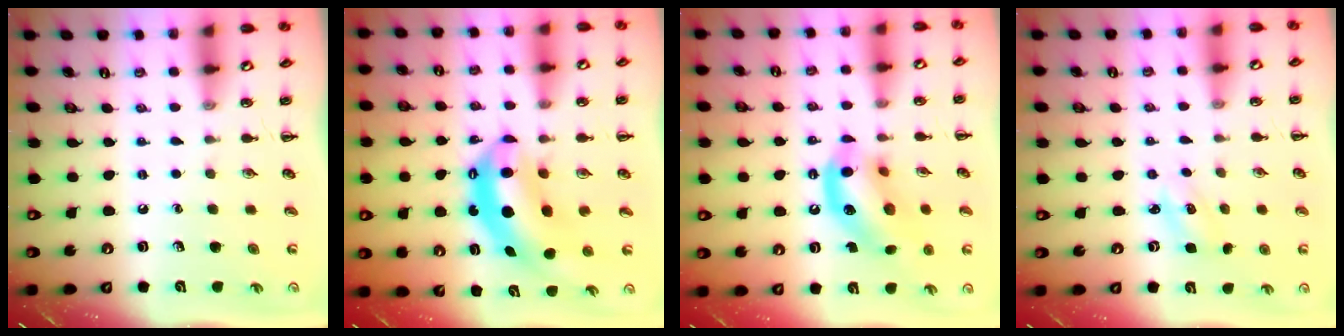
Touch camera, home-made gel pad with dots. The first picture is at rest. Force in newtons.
{"total": 8.9, "press": 8.6, "slide": 2.3}
{"total": 14.0, "press": 13.7, "slide": 3.1}
{"total": 2.8, "press": 2.7, "slide": 0.7}